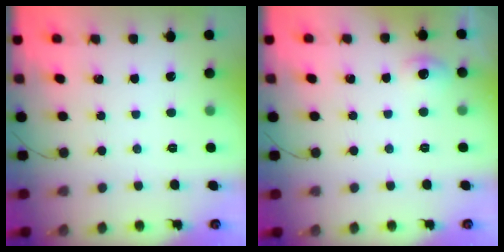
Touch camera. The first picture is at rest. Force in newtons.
{"total": 5.1, "press": 4.7, "slide": 1.8}